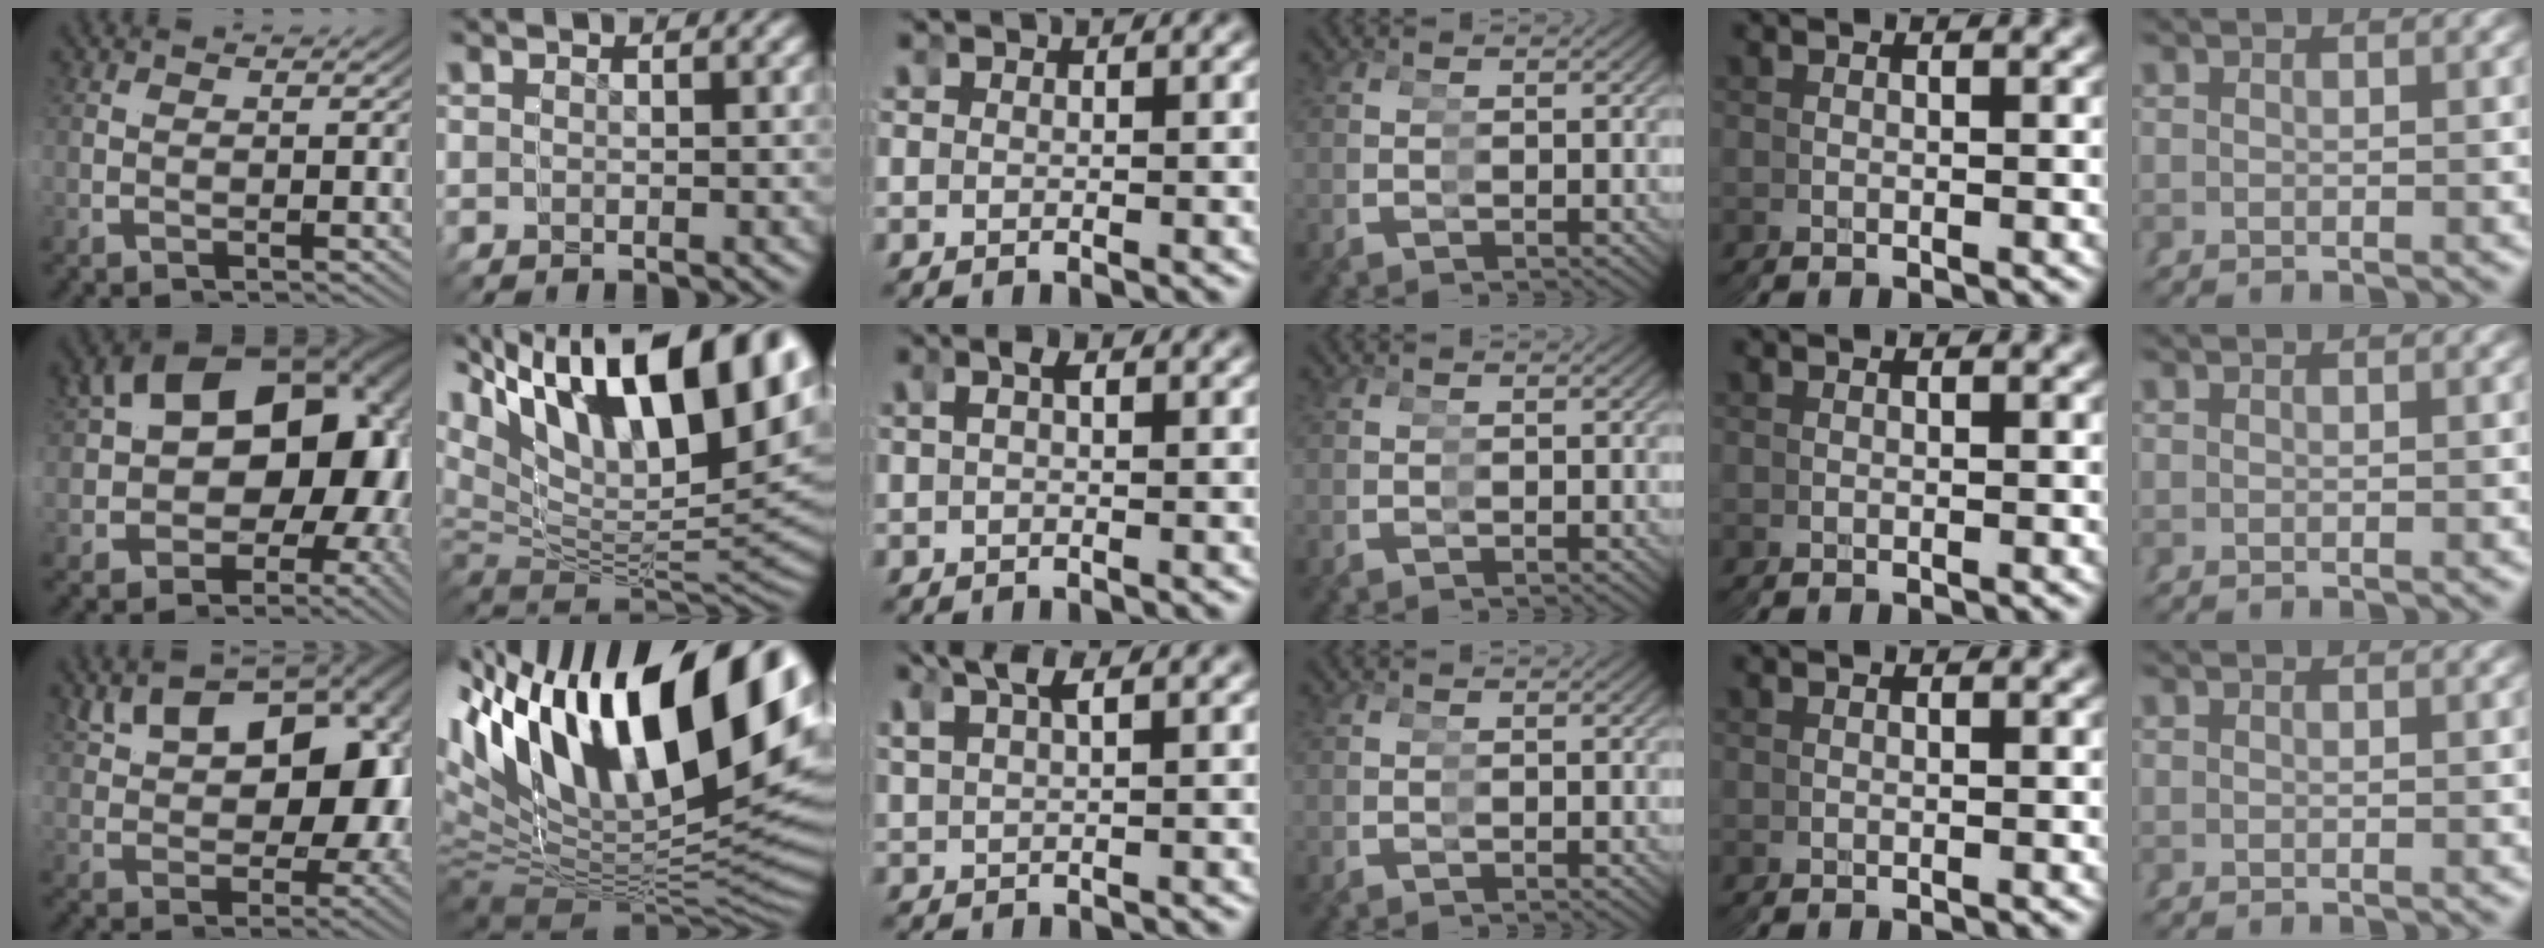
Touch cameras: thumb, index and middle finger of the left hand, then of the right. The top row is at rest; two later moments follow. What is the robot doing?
{"motion": "grasp_and_lifting", "object": "pipette"}